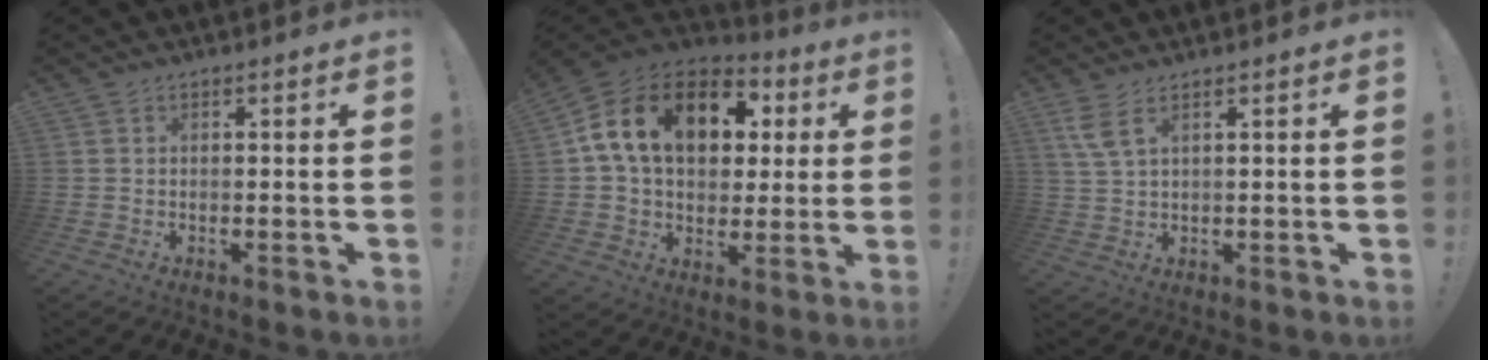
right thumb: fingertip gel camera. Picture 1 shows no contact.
{"total": 18.7, "force": [5.8, 12.6, 12.4], "torque": [-0.210, -0.002, 0.104]}
{"total": 4.6, "force": [2.5, 1.1, 3.7], "torque": [-0.076, -0.004, 0.045]}